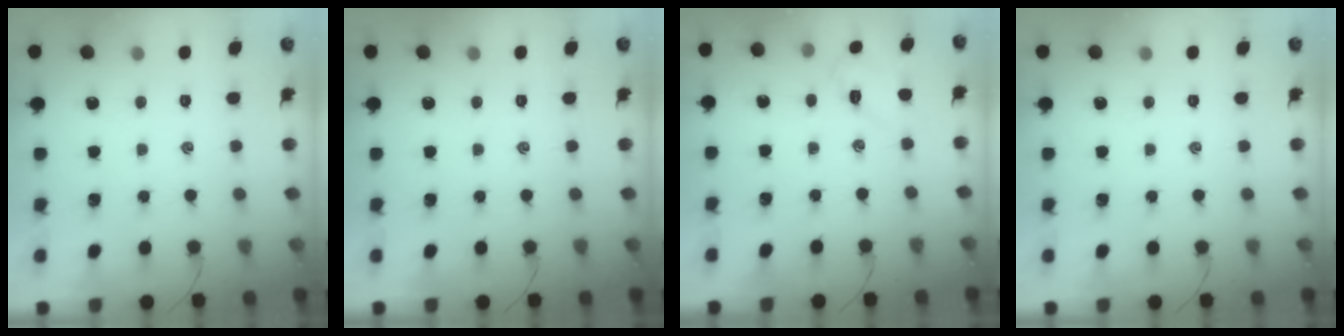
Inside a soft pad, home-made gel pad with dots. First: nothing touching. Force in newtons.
{"total": 0.0}
{"total": 3.6, "press": 3.5, "slide": 0.9}
{"total": 0.0}